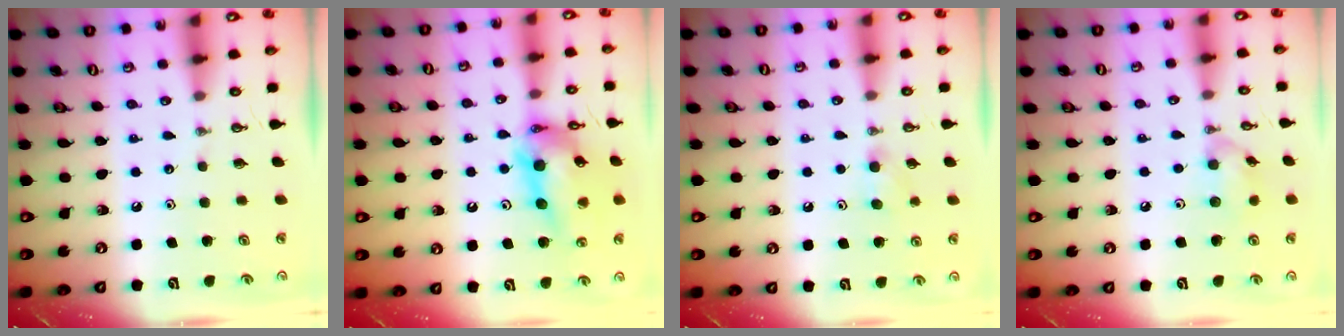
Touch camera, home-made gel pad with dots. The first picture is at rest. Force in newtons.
{"total": 16.4, "press": 16.3, "slide": 1.3}
{"total": 4.2, "press": 4.0, "slide": 1.4}
{"total": 9.0, "press": 9.0, "slide": 0.1}